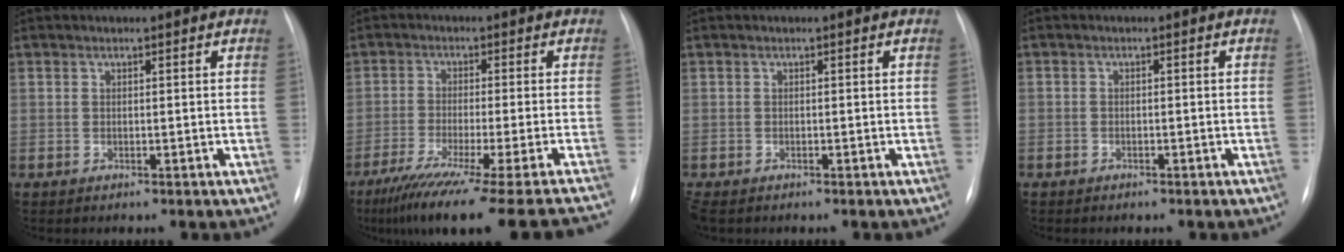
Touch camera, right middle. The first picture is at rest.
{"total": 22.2, "force": [-18.8, -2.0, 11.7], "torque": [-0.127, -0.073, -0.276]}
{"total": 2.2, "force": [-1.6, 1.1, 1.0], "torque": [-0.020, -0.004, -0.021]}
{"total": 1.3, "force": [-0.9, 0.8, 0.3], "torque": [-0.005, 0.003, -0.011]}